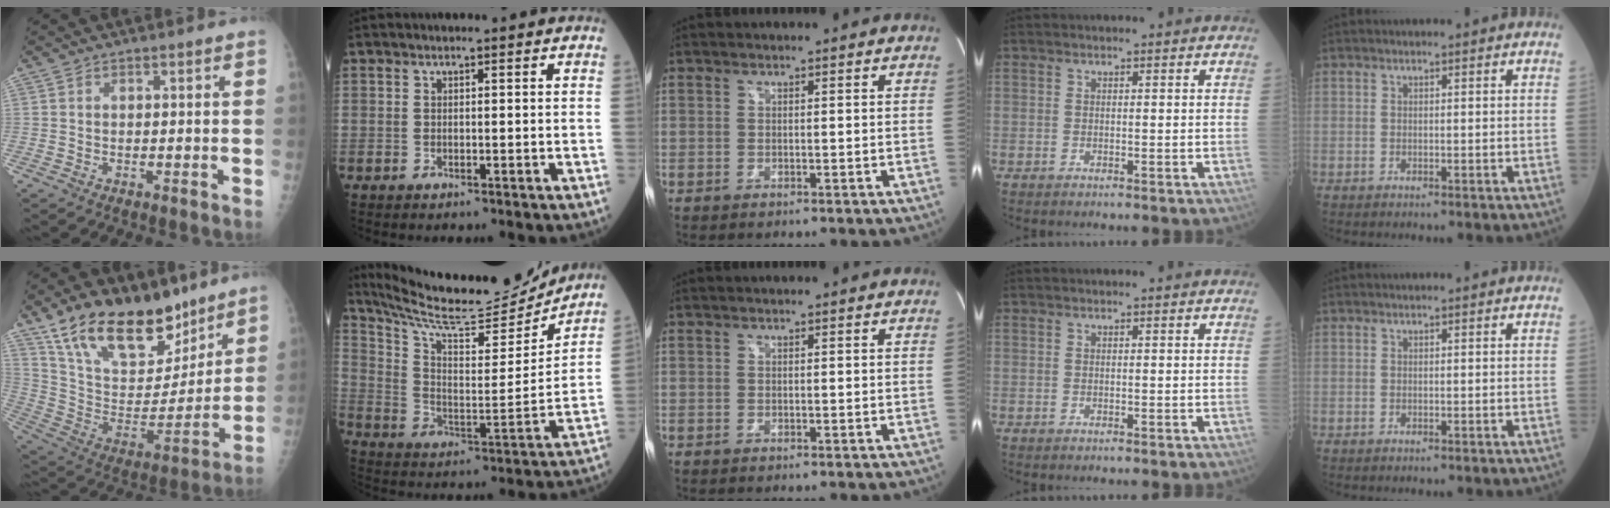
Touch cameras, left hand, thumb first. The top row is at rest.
{"thumb": {"total": 24.4, "force": [17.2, 11.4, 13.0], "torque": [-0.185, -0.070, 0.299]}, "index": {"total": 19.7, "force": [18.6, 1.7, 6.0], "torque": [-0.123, -0.041, 0.288]}}